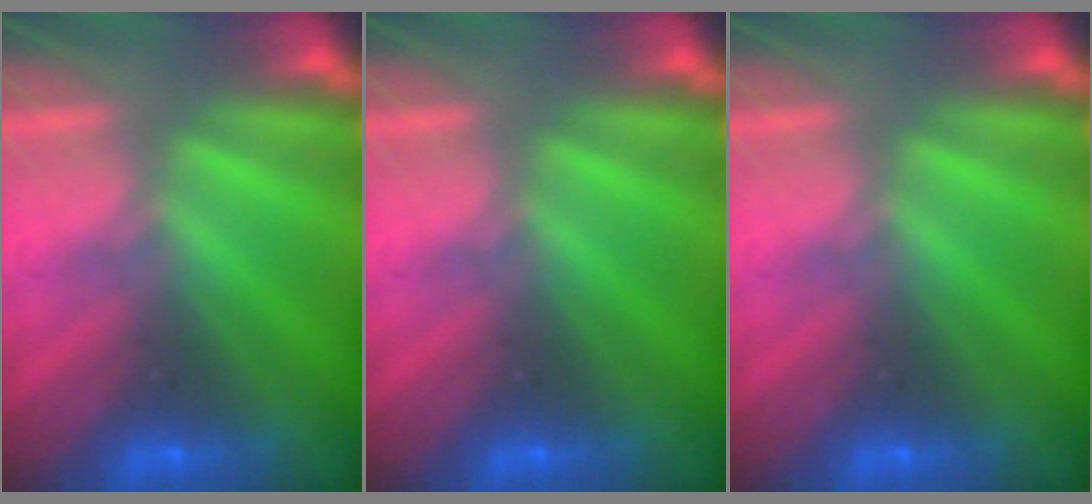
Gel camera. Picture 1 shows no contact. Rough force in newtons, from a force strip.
{"total": 0.0}
{"total": 0.0}